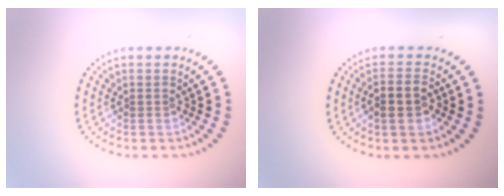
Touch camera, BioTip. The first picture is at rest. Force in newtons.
{"total": 2.6, "press": 2.6, "slide": 0.6}